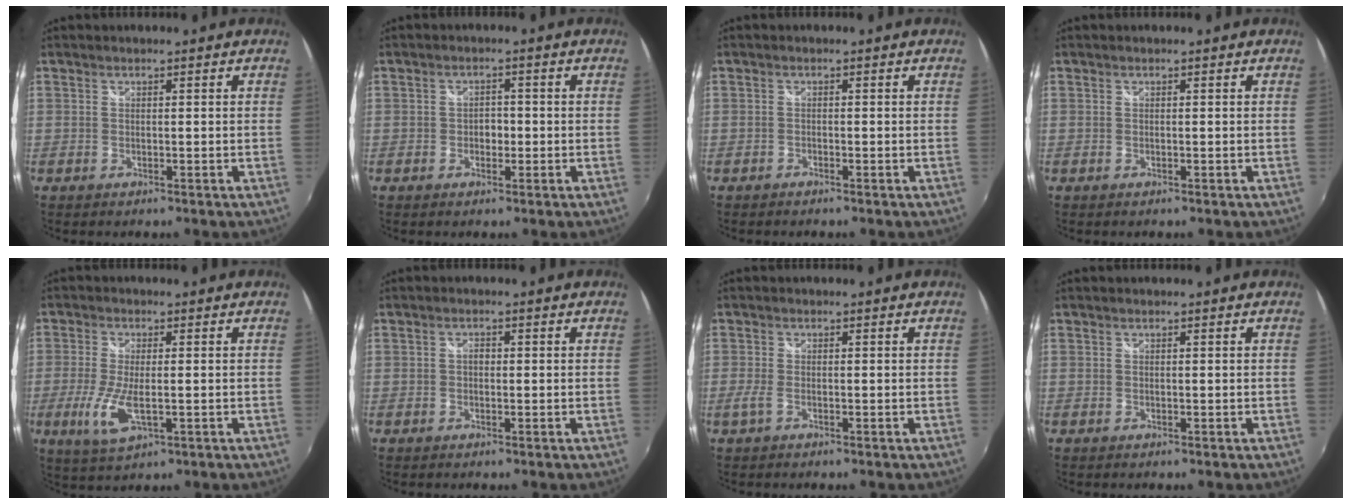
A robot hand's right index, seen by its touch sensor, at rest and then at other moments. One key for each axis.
{"total": 2.1, "fx": -0.4, "fy": 1.7, "fz": 1.2, "tx": -0.017, "ty": 0.008, "tz": -0.007}
{"total": 0.6, "fx": -0.6, "fy": 0.2, "fz": 0.1, "tx": -0.005, "ty": -0.002, "tz": -0.014}
{"total": 0.0}
{"total": 7.7, "fx": -2.0, "fy": 2.5, "fz": 7.0, "tx": -0.153, "ty": -0.014, "tz": -0.036}
{"total": 1.1, "fx": -0.1, "fy": 0.9, "fz": 0.7, "tx": -0.012, "ty": 0.004, "tz": -0.005}
{"total": 1.9, "fx": -0.9, "fy": 0.7, "fz": 1.5, "tx": -0.035, "ty": -0.004, "tz": -0.019}
{"total": 0.0}